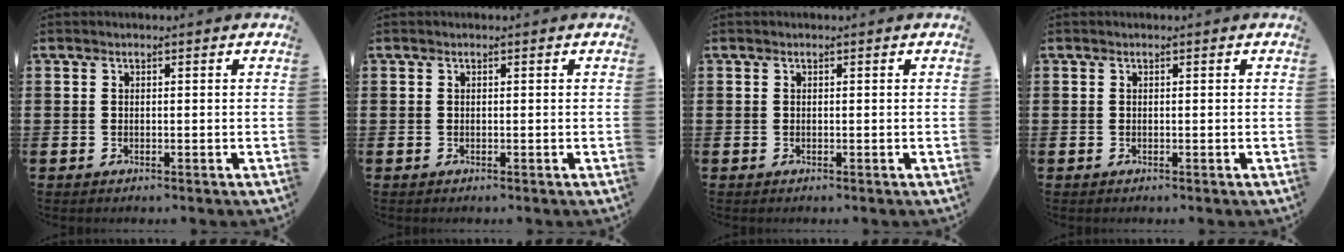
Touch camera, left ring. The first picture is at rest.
{"total": 0.0}
{"total": 0.0}
{"total": 0.0}